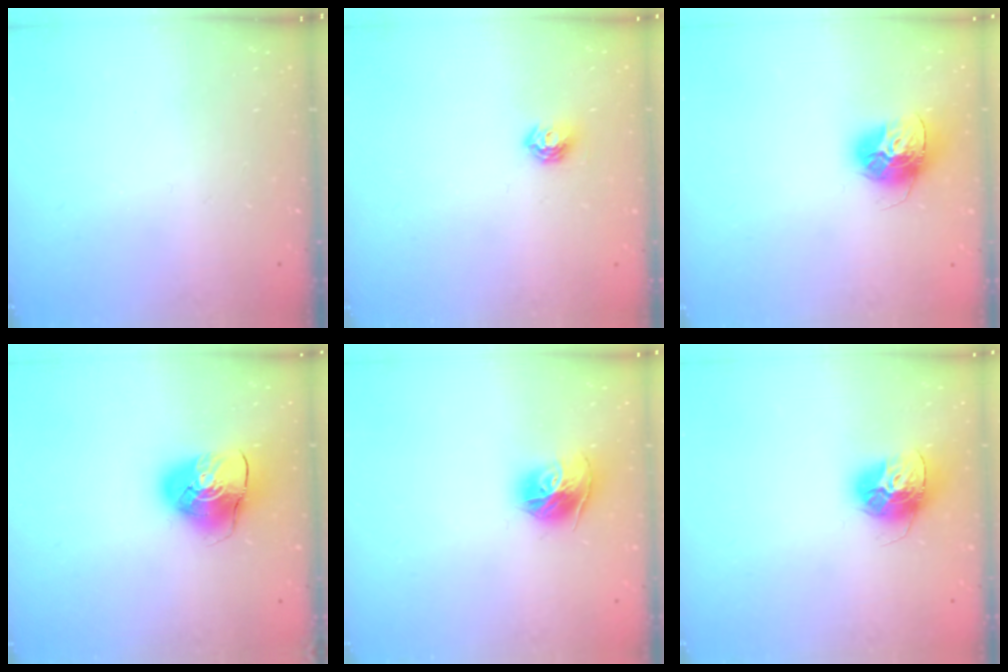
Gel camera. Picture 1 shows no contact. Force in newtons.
{"total": 5.2, "press": 5.2, "slide": 0.5}
{"total": 15.2, "press": 15.2, "slide": 1.4}
{"total": 9.1, "press": 9.0, "slide": 1.2}
{"total": 12.5, "press": 12.4, "slide": 1.3}
{"total": 15.2, "press": 15.2, "slide": 1.4}